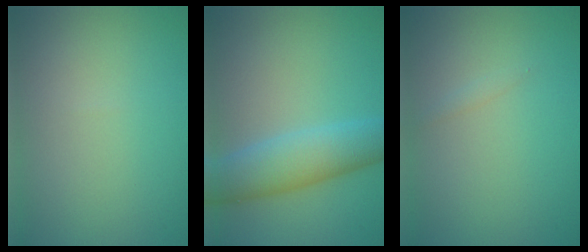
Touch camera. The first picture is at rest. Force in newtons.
{"total": 6.1, "press": 6.1, "slide": 0.3}
{"total": 0.5, "press": 0.5, "slide": 0.0}